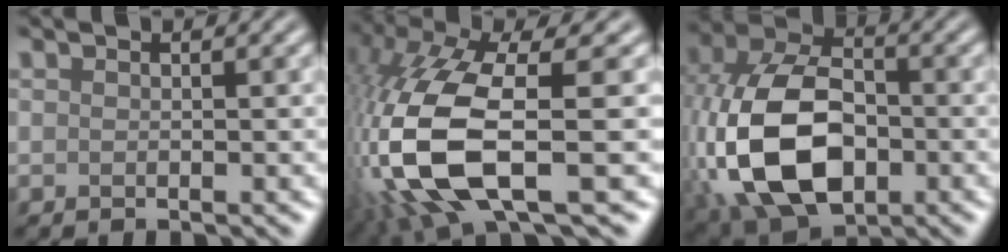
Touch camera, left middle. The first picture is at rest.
{"total": 13.2, "force": [-2.8, 5.1, 11.9], "torque": [-0.290, -0.018, -0.050]}
{"total": 14.3, "force": [-3.0, 9.2, 10.6], "torque": [-0.241, -0.012, -0.064]}